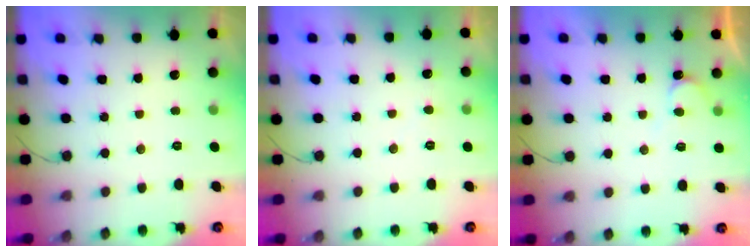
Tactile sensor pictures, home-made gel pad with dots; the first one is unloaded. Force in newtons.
{"total": 3.7, "press": 3.7, "slide": 0.3}
{"total": 5.4, "press": 5.4, "slide": 0.4}